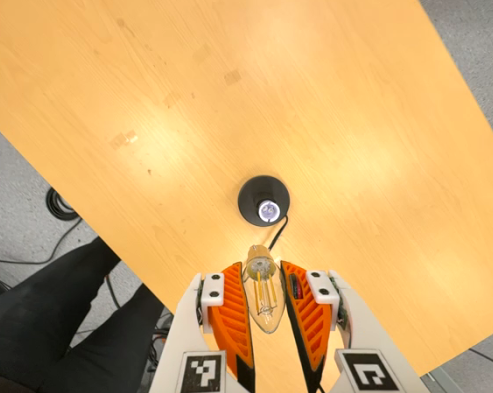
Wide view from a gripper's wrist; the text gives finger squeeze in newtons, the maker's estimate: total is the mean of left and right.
{"total": 10.6, "left": 10.0, "right": 11.1}